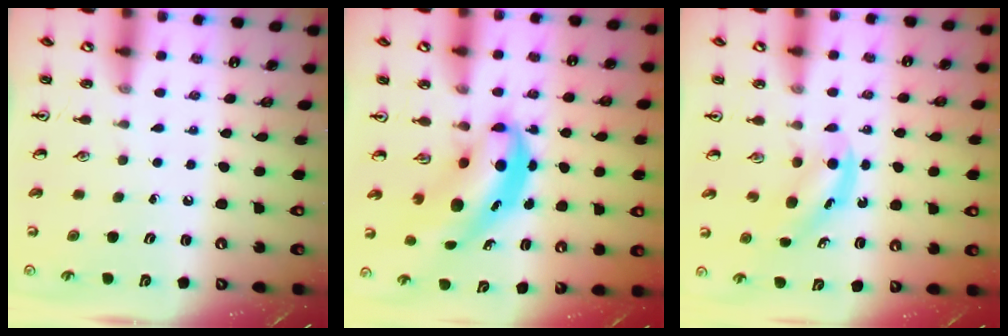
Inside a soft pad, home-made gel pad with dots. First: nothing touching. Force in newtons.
{"total": 6.9, "press": 6.7, "slide": 1.4}
{"total": 4.0, "press": 4.0, "slide": 0.8}